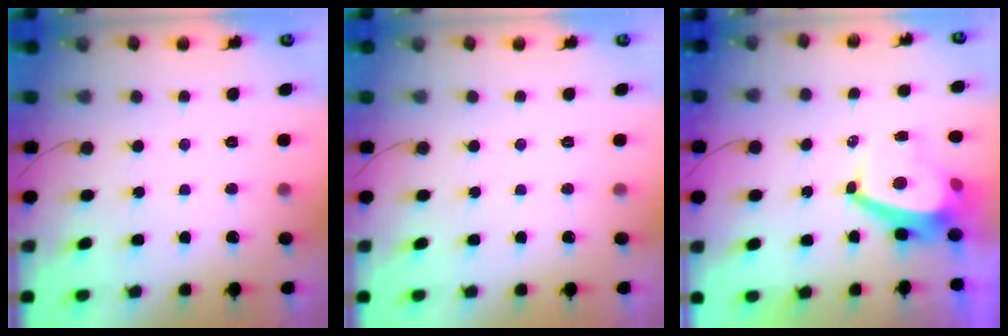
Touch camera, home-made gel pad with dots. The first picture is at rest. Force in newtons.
{"total": 0.0}
{"total": 6.7, "press": 6.7, "slide": 0.8}